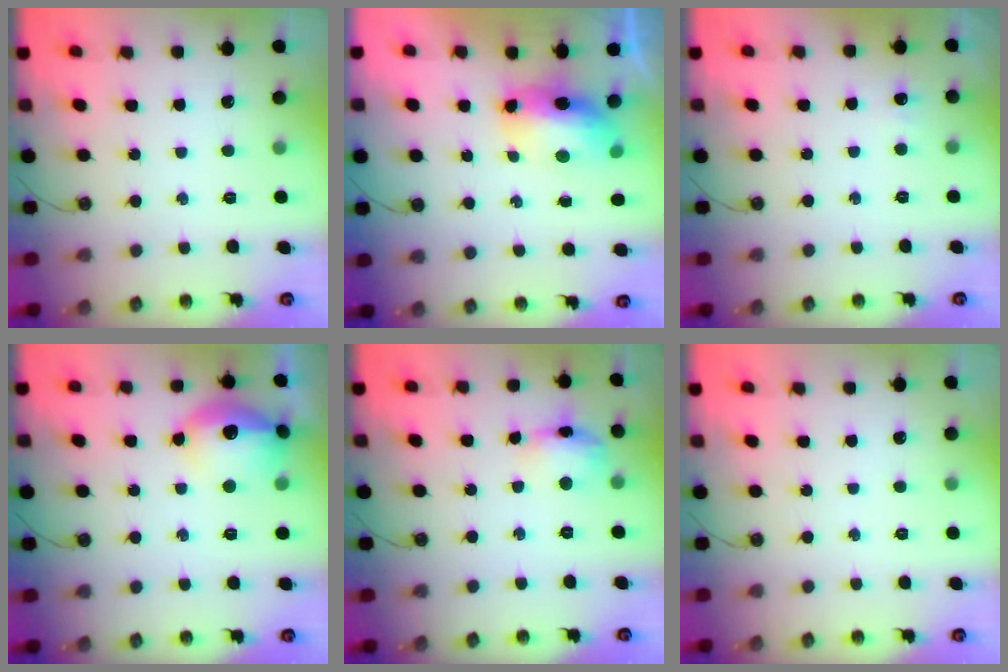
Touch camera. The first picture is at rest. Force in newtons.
{"total": 9.7, "press": 9.5, "slide": 1.5}
{"total": 3.7, "press": 3.6, "slide": 0.9}
{"total": 15.2, "press": 15.1, "slide": 1.2}
{"total": 11.1, "press": 11.1, "slide": 0.8}
{"total": 0.0}